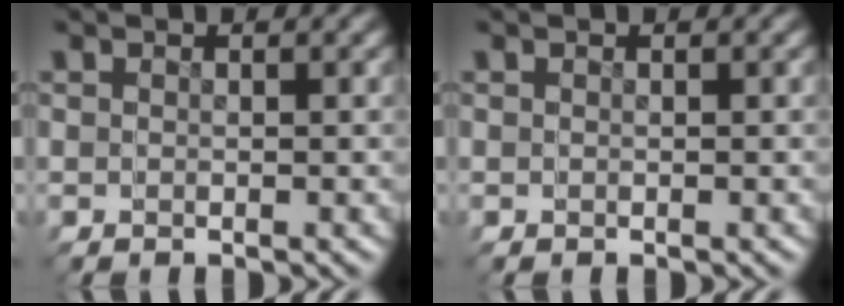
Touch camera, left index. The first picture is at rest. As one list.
[{"total": 0.0}]